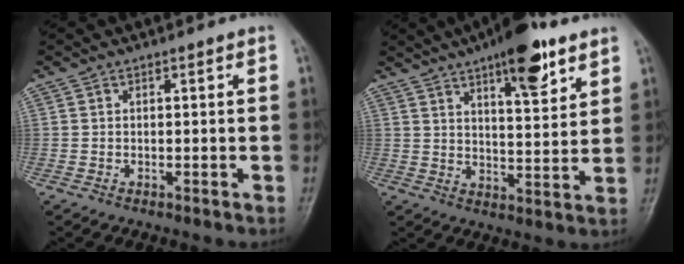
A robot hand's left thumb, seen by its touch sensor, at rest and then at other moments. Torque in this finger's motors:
{"motor_torque": [1.89, 1.13, 1.27, -1.15, 0.37]}